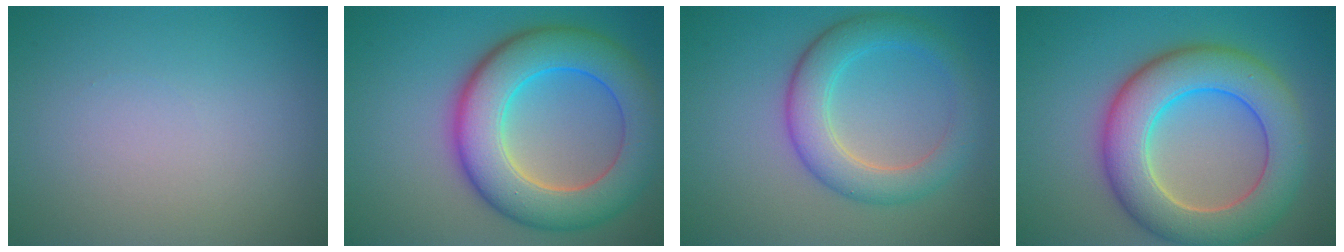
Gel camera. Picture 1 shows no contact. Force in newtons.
{"total": 10.1, "press": 10.1, "slide": 0.2}
{"total": 5.1, "press": 5.1, "slide": 0.0}
{"total": 9.2, "press": 9.2, "slide": 0.6}